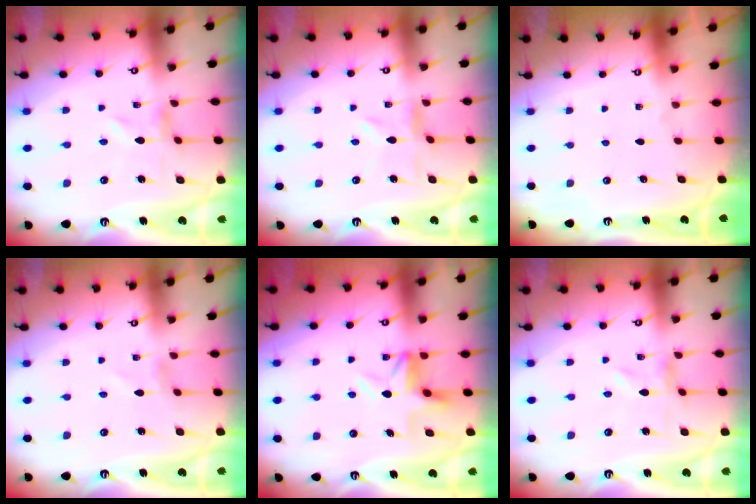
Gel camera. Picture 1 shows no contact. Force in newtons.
{"total": 1.4, "press": 1.4, "slide": 0.3}
{"total": 0.0}
{"total": 1.0, "press": 1.0, "slide": 0.1}
{"total": 4.9, "press": 4.6, "slide": 1.7}
{"total": 0.0}